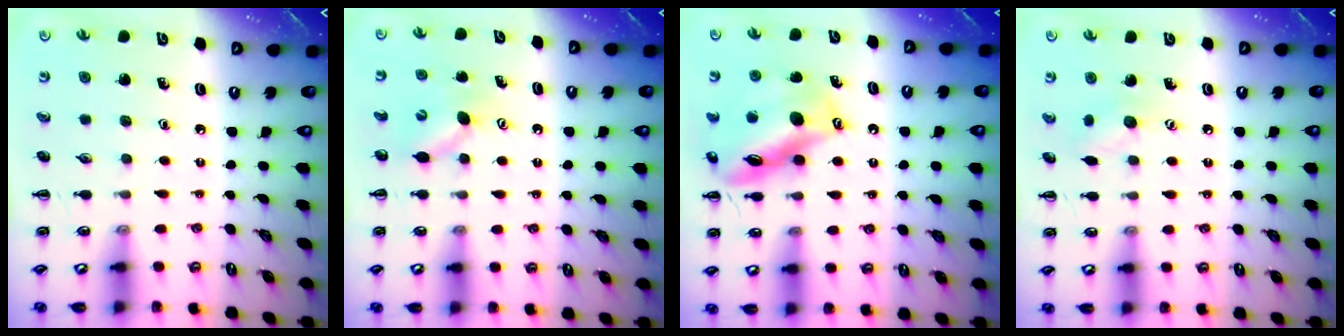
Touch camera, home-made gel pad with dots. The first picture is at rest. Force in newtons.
{"total": 6.1, "press": 5.9, "slide": 1.4}
{"total": 15.8, "press": 15.7, "slide": 1.9}
{"total": 6.5, "press": 6.4, "slide": 1.4}